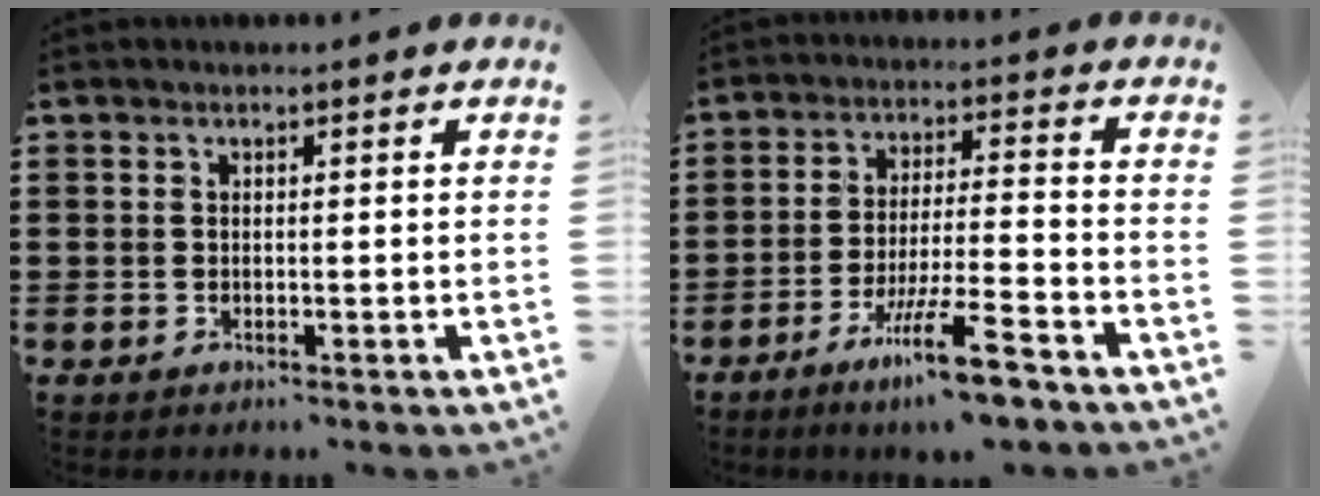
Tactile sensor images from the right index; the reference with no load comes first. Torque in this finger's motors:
{"motor_torque": [1.70, -0.43, 0.73, 0.21]}